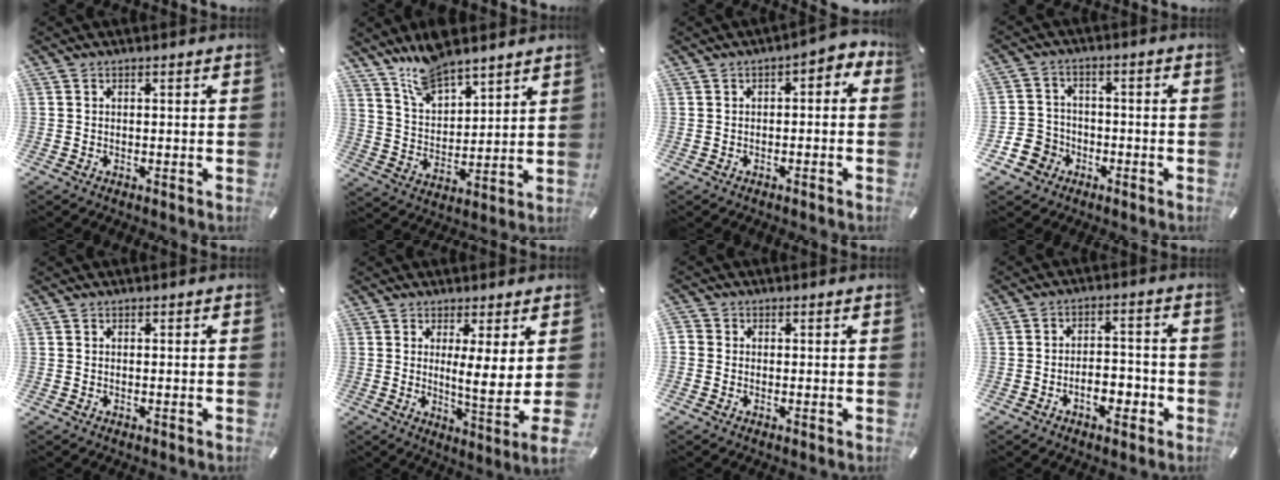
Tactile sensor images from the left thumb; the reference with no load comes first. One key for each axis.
{"total": 9.7, "fx": 8.8, "fy": 3.3, "fz": 2.6, "tx": -0.065, "ty": -0.054, "tz": 0.166}
{"total": 3.8, "fx": -1.6, "fy": 1.7, "fz": 3.0, "tx": -0.054, "ty": 0.015, "tz": -0.032}
{"total": 6.9, "fx": -3.2, "fy": 6.0, "fz": 1.3, "tx": -0.044, "ty": 0.021, "tz": -0.059}
{"total": 0.0}
{"total": 8.6, "fx": 1.3, "fy": -0.3, "fz": 8.5, "tx": -0.129, "ty": -0.030, "tz": 0.020}
{"total": 0.8, "fx": -0.1, "fy": 0.8, "fz": 0.1, "tx": 0.000, "ty": 0.005, "tz": -0.004}
{"total": 6.3, "fx": -3.2, "fy": 3.9, "fz": 3.8, "tx": -0.056, "ty": 0.020, "tz": -0.054}